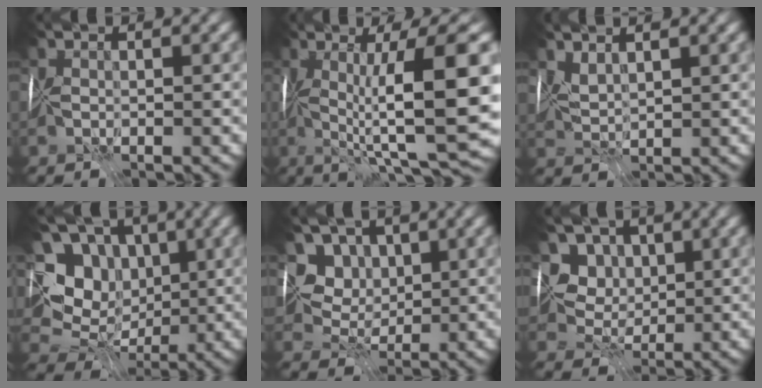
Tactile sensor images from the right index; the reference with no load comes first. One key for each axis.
{"total": 11.8, "fx": 0.7, "fy": 0.7, "fz": 11.7, "tx": -0.184, "ty": 0.007, "tz": 0.032}
{"total": 1.9, "fx": 1.8, "fy": -0.6, "fz": 0.1, "tx": -0.004, "ty": 0.001, "tz": 0.043}
{"total": 9.6, "fx": 2.7, "fy": 7.8, "fz": 4.9, "tx": -0.093, "ty": 0.011, "tz": 0.043}
{"total": 4.7, "fx": 2.4, "fy": 3.8, "fz": 1.6, "tx": -0.019, "ty": 0.001, "tz": 0.025}
{"total": 4.3, "fx": 2.3, "fy": 3.4, "fz": 1.2, "tx": -0.011, "ty": -0.005, "tz": 0.028}